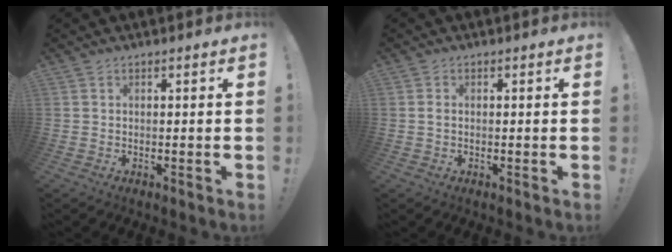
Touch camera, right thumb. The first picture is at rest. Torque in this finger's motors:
{"motor_torque": [-0.14, -0.01, -0.24, 0.17, 0.02]}